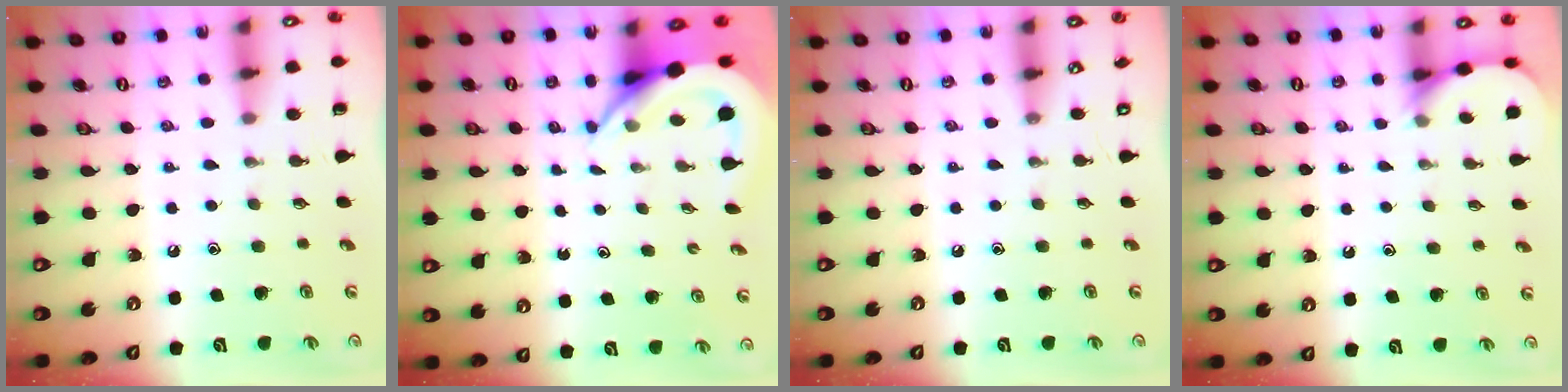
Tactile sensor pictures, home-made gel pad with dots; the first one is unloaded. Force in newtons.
{"total": 5.3, "press": 5.2, "slide": 0.5}
{"total": 0.0}
{"total": 4.5, "press": 4.4, "slide": 0.3}